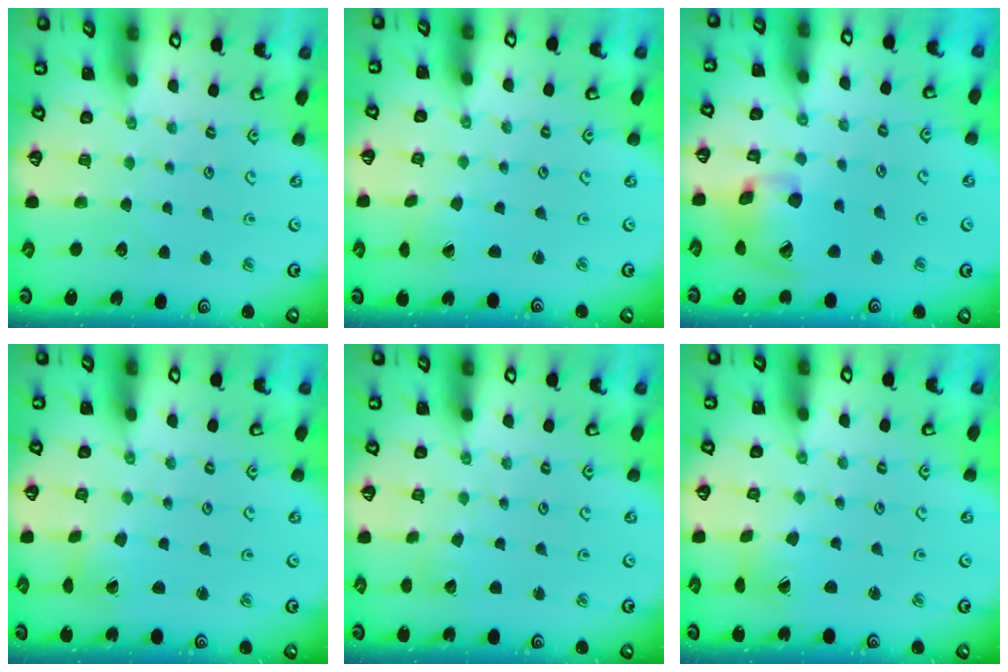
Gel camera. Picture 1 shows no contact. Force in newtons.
{"total": 0.6, "press": 0.3, "slide": 0.5}
{"total": 16.5, "press": 16.3, "slide": 2.5}
{"total": 0.8, "press": 0.8, "slide": 0.1}
{"total": 2.0, "press": 2.0, "slide": 0.2}
{"total": 2.6, "press": 2.6, "slide": 0.3}